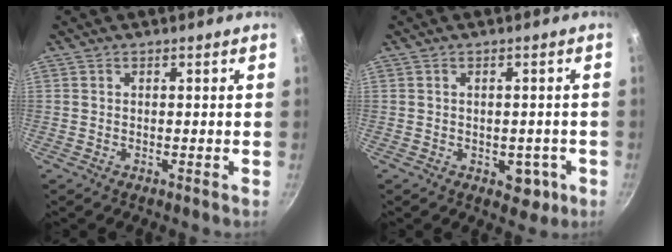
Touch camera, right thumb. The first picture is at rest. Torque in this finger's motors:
{"motor_torque": [0.70, 0.38, 0.53, -0.04, -0.03]}